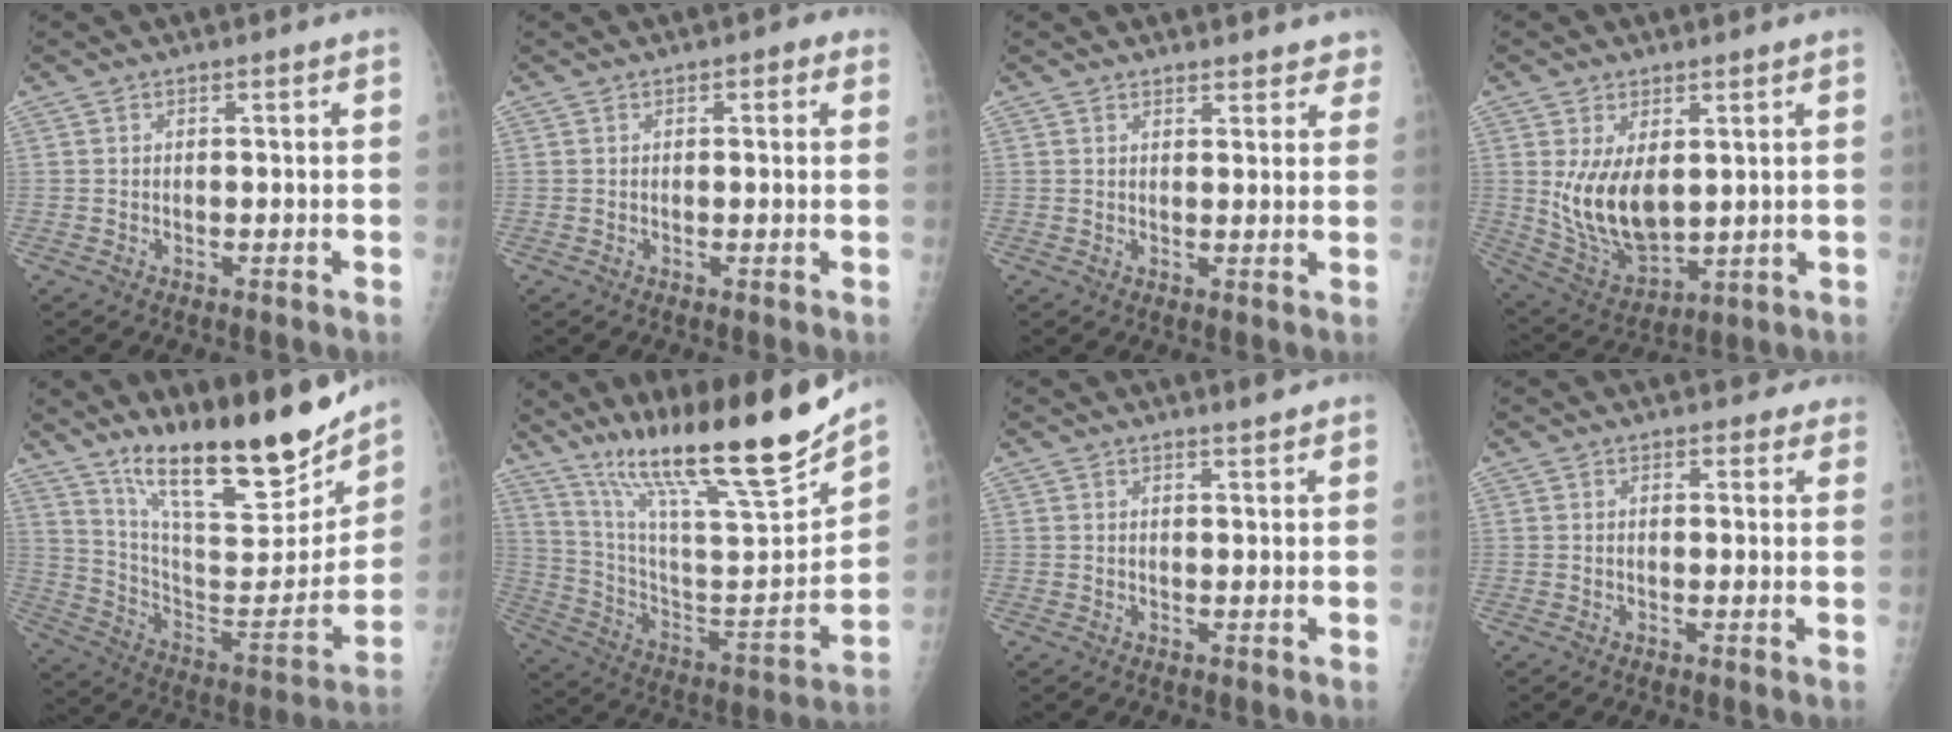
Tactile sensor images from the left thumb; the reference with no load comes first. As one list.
[{"total": 2.1, "force": [1.1, 1.0, 1.5], "torque": [-0.008, 0.000, 0.009]}, {"total": 5.7, "force": [5.1, 2.0, 1.5], "torque": [0.020, -0.020, 0.053]}, {"total": 11.7, "force": [2.3, 6.6, 9.4], "torque": [-0.155, -0.027, 0.066]}, {"total": 24.3, "force": [18.2, 6.2, 14.8], "torque": [-0.196, -0.099, 0.306]}, {"total": 26.7, "force": [20.1, 3.0, 17.2], "torque": [-0.262, -0.089, 0.345]}, {"total": 2.1, "force": [1.8, 0.2, 1.0], "torque": [-0.012, -0.012, 0.026]}, {"total": 3.6, "force": [3.2, 1.5, 0.6], "torque": [0.025, -0.014, 0.026]}]